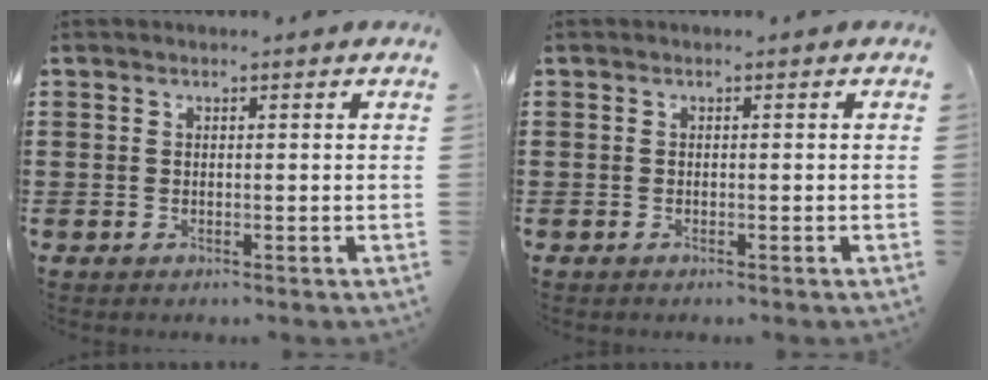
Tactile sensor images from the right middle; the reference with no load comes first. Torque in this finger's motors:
{"motor_torque": [-0.61, 0.37, 0.09, 0.01]}